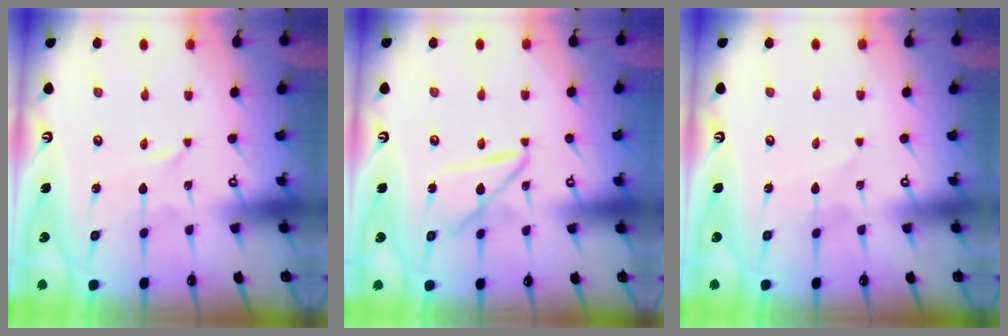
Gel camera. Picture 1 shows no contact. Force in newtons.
{"total": 11.2, "press": 11.1, "slide": 1.2}
{"total": 2.6, "press": 2.6, "slide": 0.3}